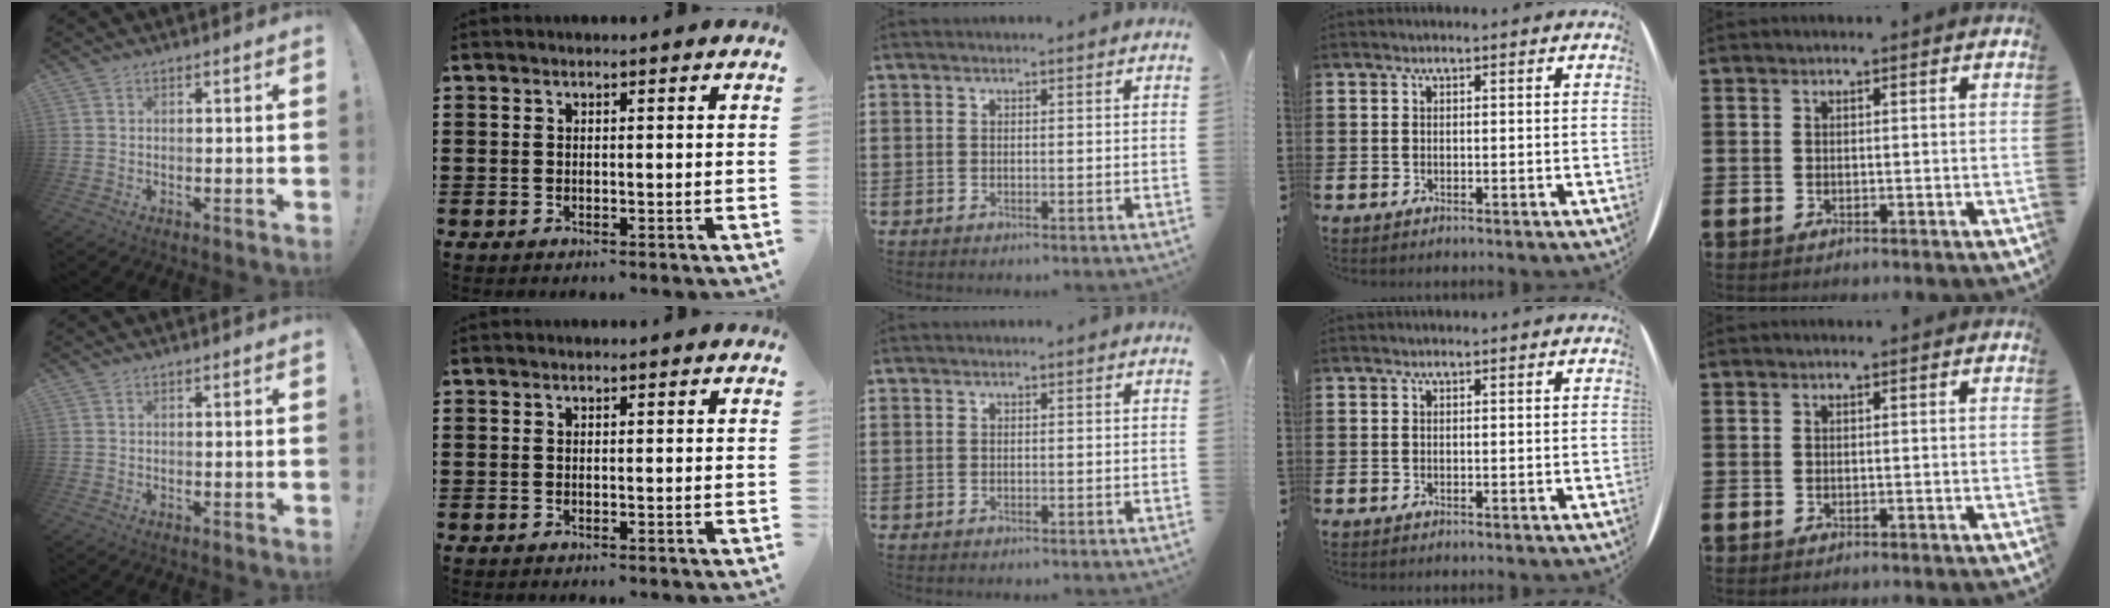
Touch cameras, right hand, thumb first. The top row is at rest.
{}